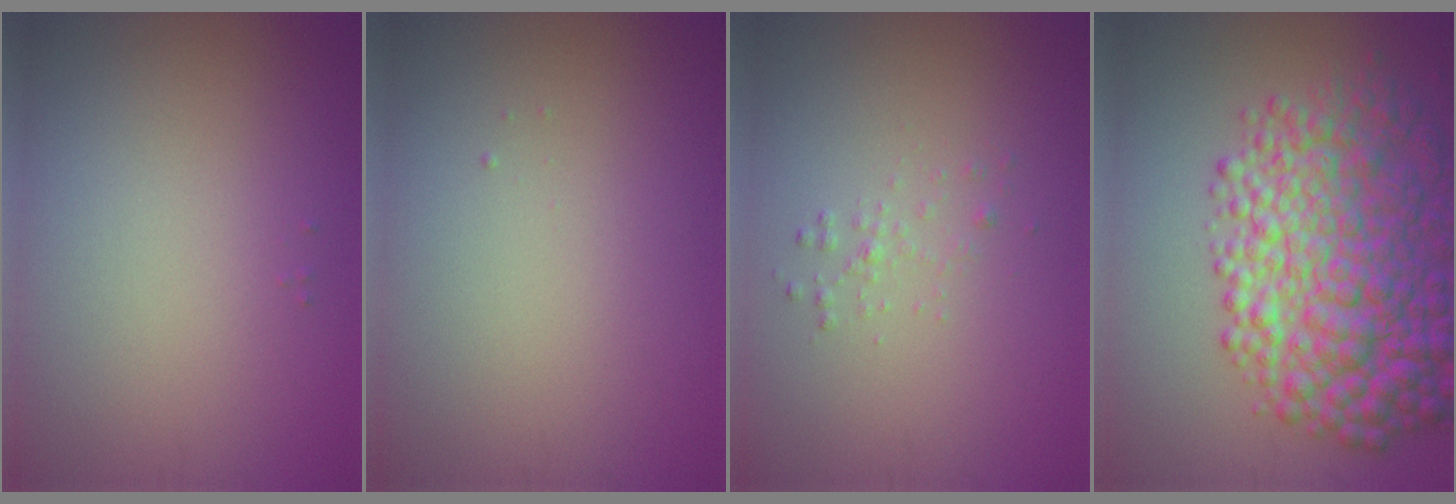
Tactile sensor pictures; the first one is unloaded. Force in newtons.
{"total": 0.0}
{"total": 0.9, "press": 0.9, "slide": 0.0}
{"total": 10.2, "press": 10.2, "slide": 0.3}